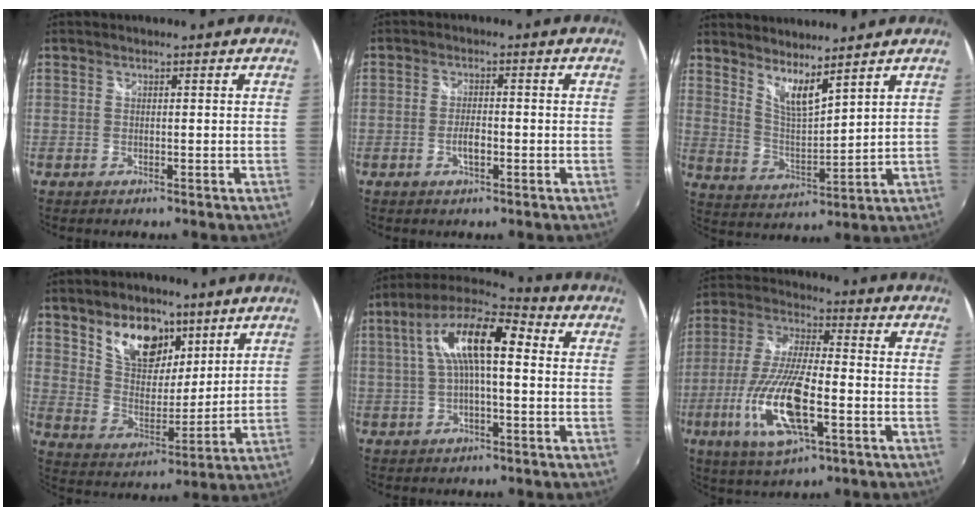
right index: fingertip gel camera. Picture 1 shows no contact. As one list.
[{"total": 2.9, "force": [-1.2, 1.1, 2.4], "torque": [-0.050, 0.000, -0.022]}, {"total": 7.3, "force": [5.9, 1.0, 4.2], "torque": [-0.072, -0.013, 0.111]}, {"total": 13.2, "force": [7.8, 7.9, 7.1], "torque": [-0.117, 0.008, 0.146]}, {"total": 13.7, "force": [1.8, 4.5, 12.8], "torque": [-0.238, 0.028, 0.022]}, {"total": 17.0, "force": [-5.8, 5.3, 15.1], "torque": [-0.320, -0.021, -0.109]}]